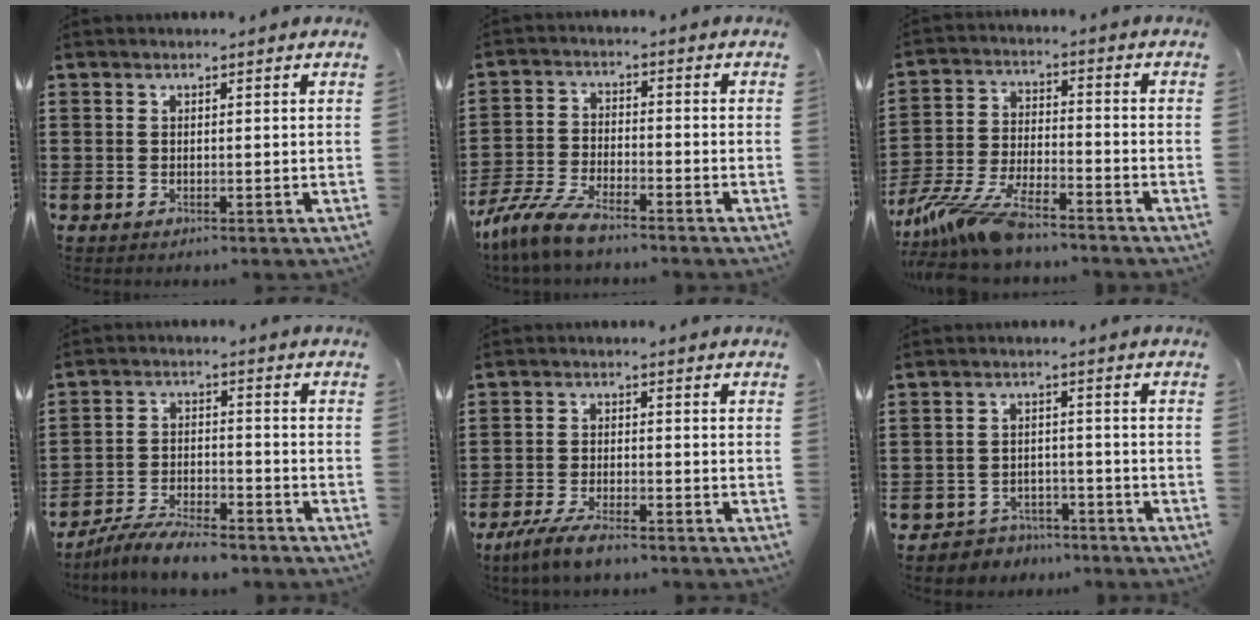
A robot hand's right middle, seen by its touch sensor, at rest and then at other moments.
{"total": 6.4, "force": [-5.7, 1.0, 2.6], "torque": [-0.075, -0.004, -0.116]}
{"total": 9.7, "force": [-8.5, 1.3, 4.6], "torque": [-0.106, 0.005, -0.169]}
{"total": 6.4, "force": [-6.0, 0.7, 1.9], "torque": [-0.041, 0.004, -0.118]}
{"total": 4.9, "force": [-4.1, 0.9, 2.5], "torque": [-0.062, -0.005, -0.082]}
{"total": 3.4, "force": [-3.2, 1.0, -0.3], "torque": [-0.005, 0.003, -0.071]}